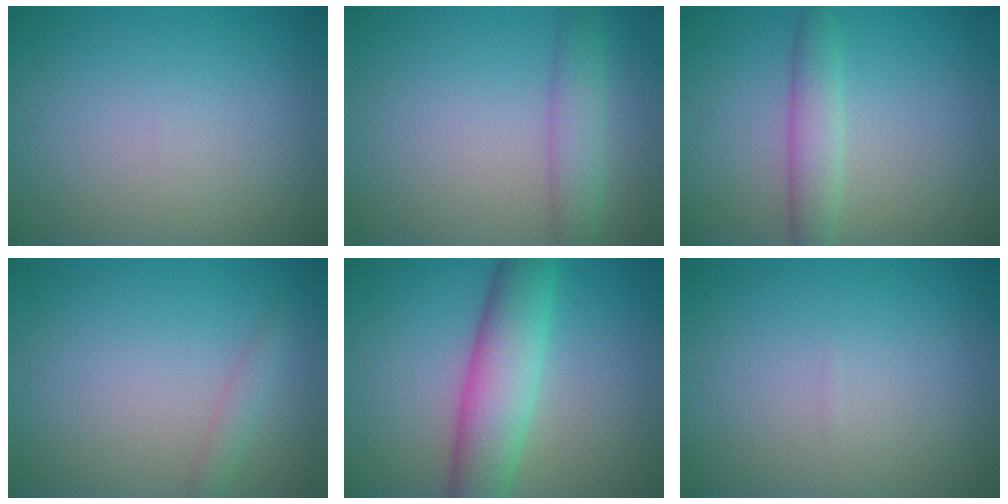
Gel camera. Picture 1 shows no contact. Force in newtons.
{"total": 3.0, "press": 3.0, "slide": 0.2}
{"total": 2.8, "press": 2.8, "slide": 0.1}
{"total": 1.2, "press": 1.2, "slide": 0.2}
{"total": 6.5, "press": 6.5, "slide": 0.5}
{"total": 0.0}